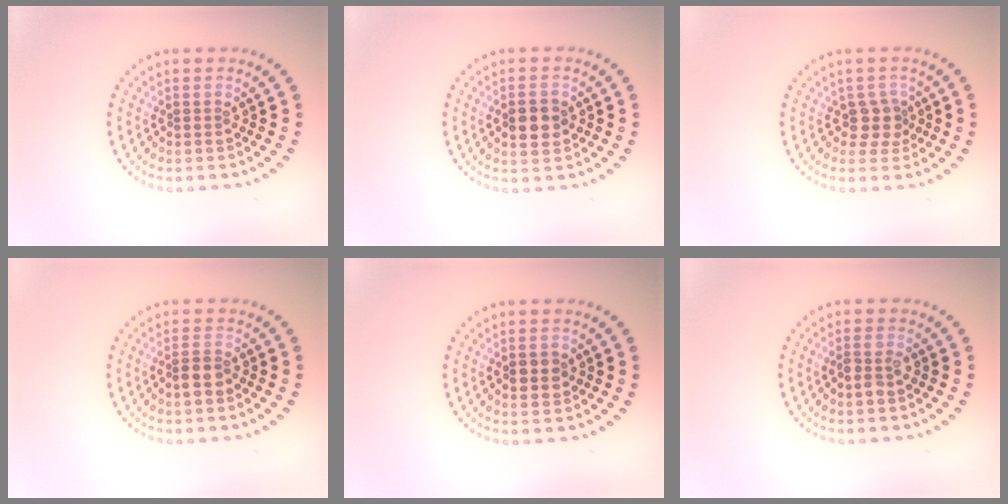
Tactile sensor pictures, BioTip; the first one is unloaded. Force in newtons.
{"total": 3.0, "press": 3.0, "slide": 0.1}
{"total": 2.2, "press": 1.7, "slide": 1.3}
{"total": 1.9, "press": 1.7, "slide": 0.8}
{"total": 1.7, "press": 1.7, "slide": 0.1}
{"total": 1.7, "press": 1.7, "slide": 0.3}